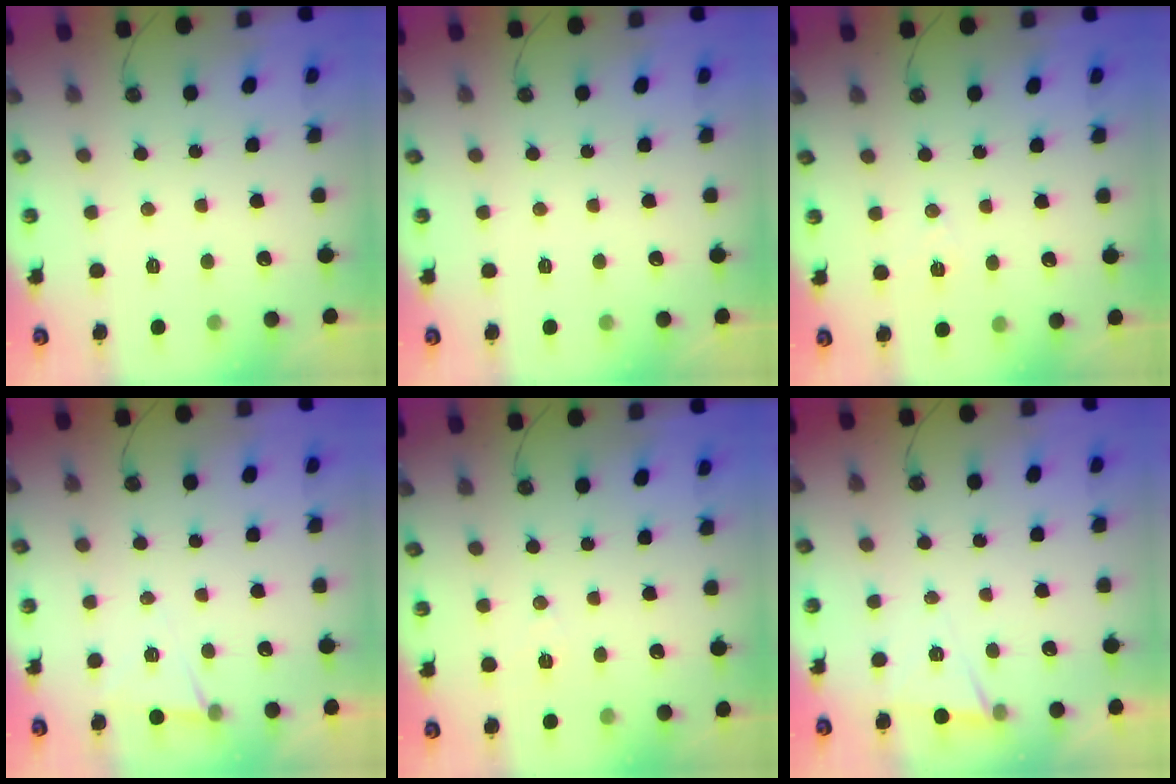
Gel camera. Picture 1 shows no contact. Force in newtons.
{"total": 0.0}
{"total": 6.7, "press": 5.0, "slide": 4.5}
{"total": 5.8, "press": 3.6, "slide": 4.5}
{"total": 6.1, "press": 4.1, "slide": 4.5}
{"total": 5.5, "press": 3.3, "slide": 4.5}